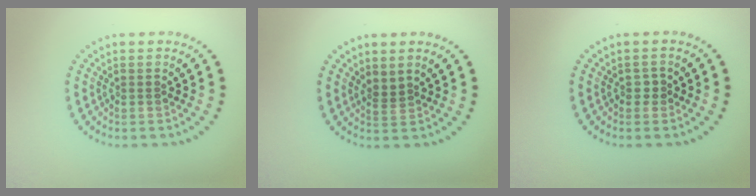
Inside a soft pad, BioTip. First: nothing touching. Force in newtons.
{"total": 1.3, "press": 0.9, "slide": 0.9}
{"total": 0.7, "press": 0.7, "slide": 0.3}